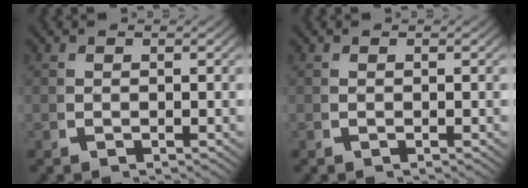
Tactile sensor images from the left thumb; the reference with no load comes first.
{"total": 0.0}